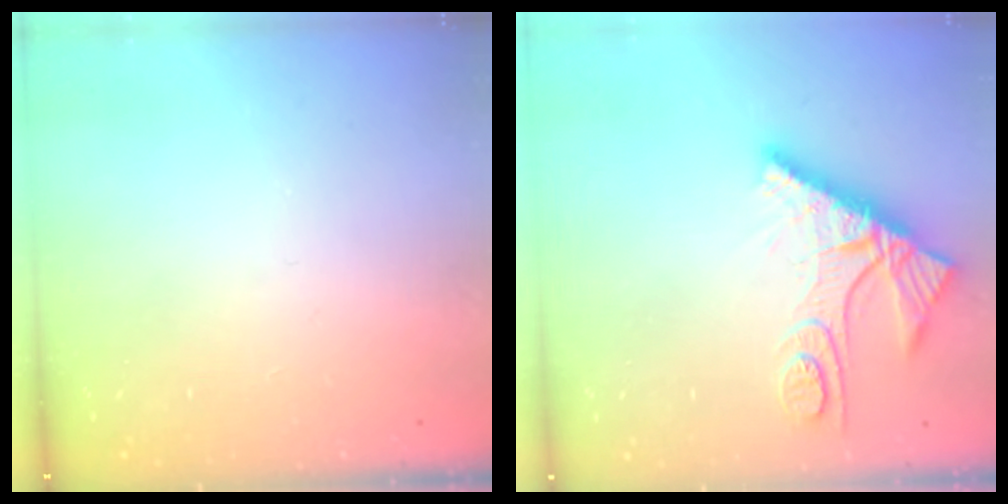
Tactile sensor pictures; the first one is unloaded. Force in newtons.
{"total": 10.7, "press": 10.6, "slide": 1.1}